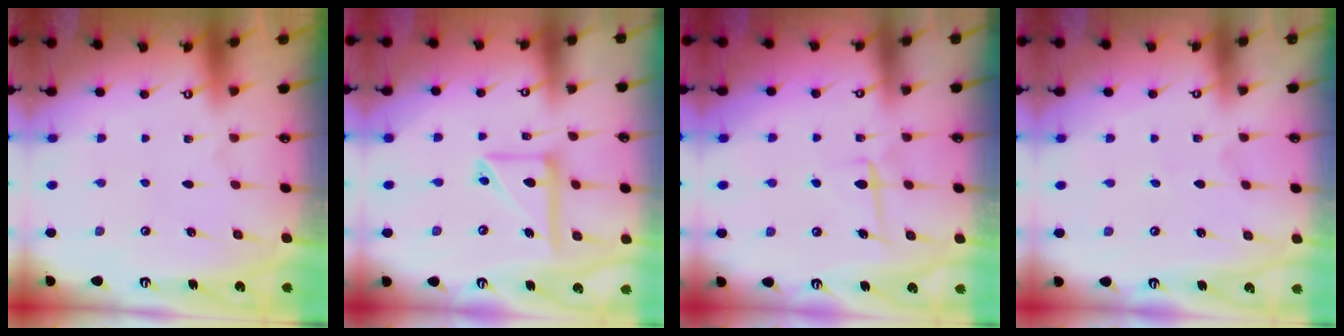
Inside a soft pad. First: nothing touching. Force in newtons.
{"total": 14.4, "press": 14.3, "slide": 1.9}
{"total": 6.2, "press": 6.1, "slide": 1.1}
{"total": 0.7, "press": 0.7, "slide": 0.0}